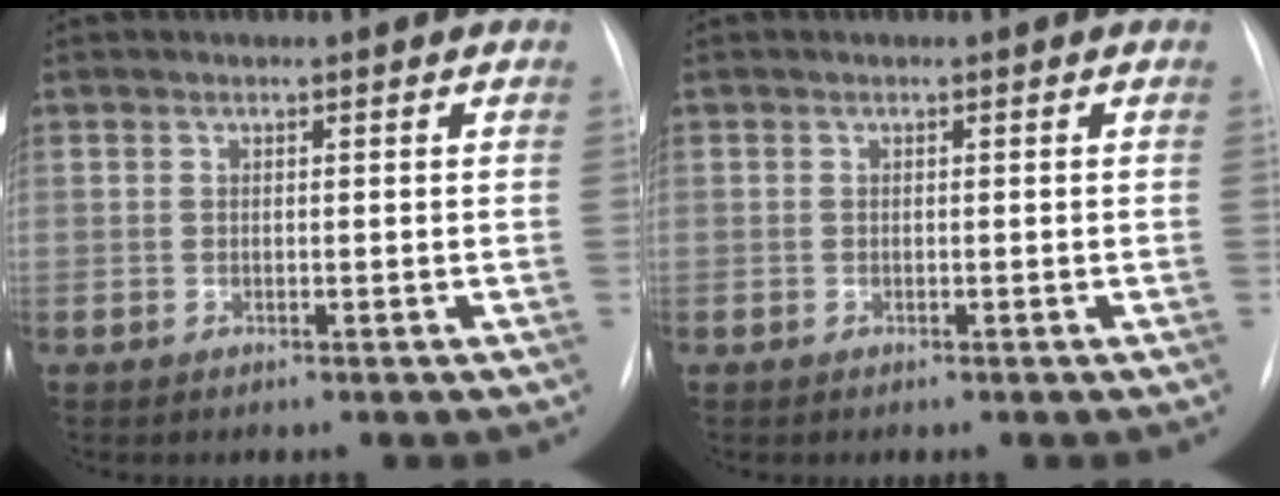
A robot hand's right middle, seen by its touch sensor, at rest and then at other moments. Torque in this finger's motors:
{"motor_torque": [0.17, -0.52, -0.02, -0.09]}